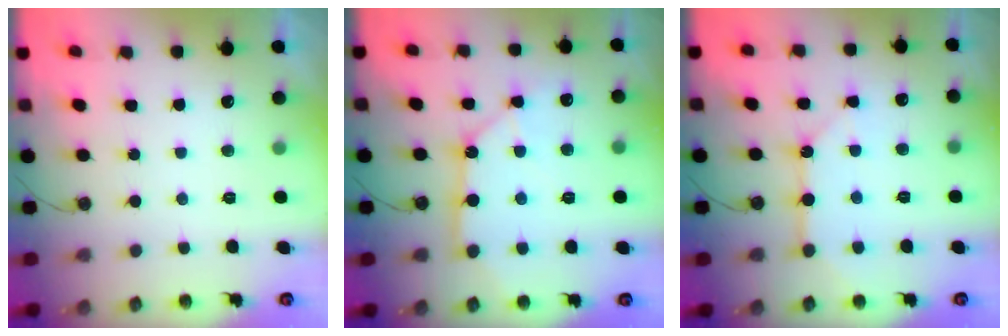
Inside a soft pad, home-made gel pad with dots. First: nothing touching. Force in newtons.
{"total": 11.0, "press": 10.9, "slide": 1.5}
{"total": 10.8, "press": 10.8, "slide": 1.0}